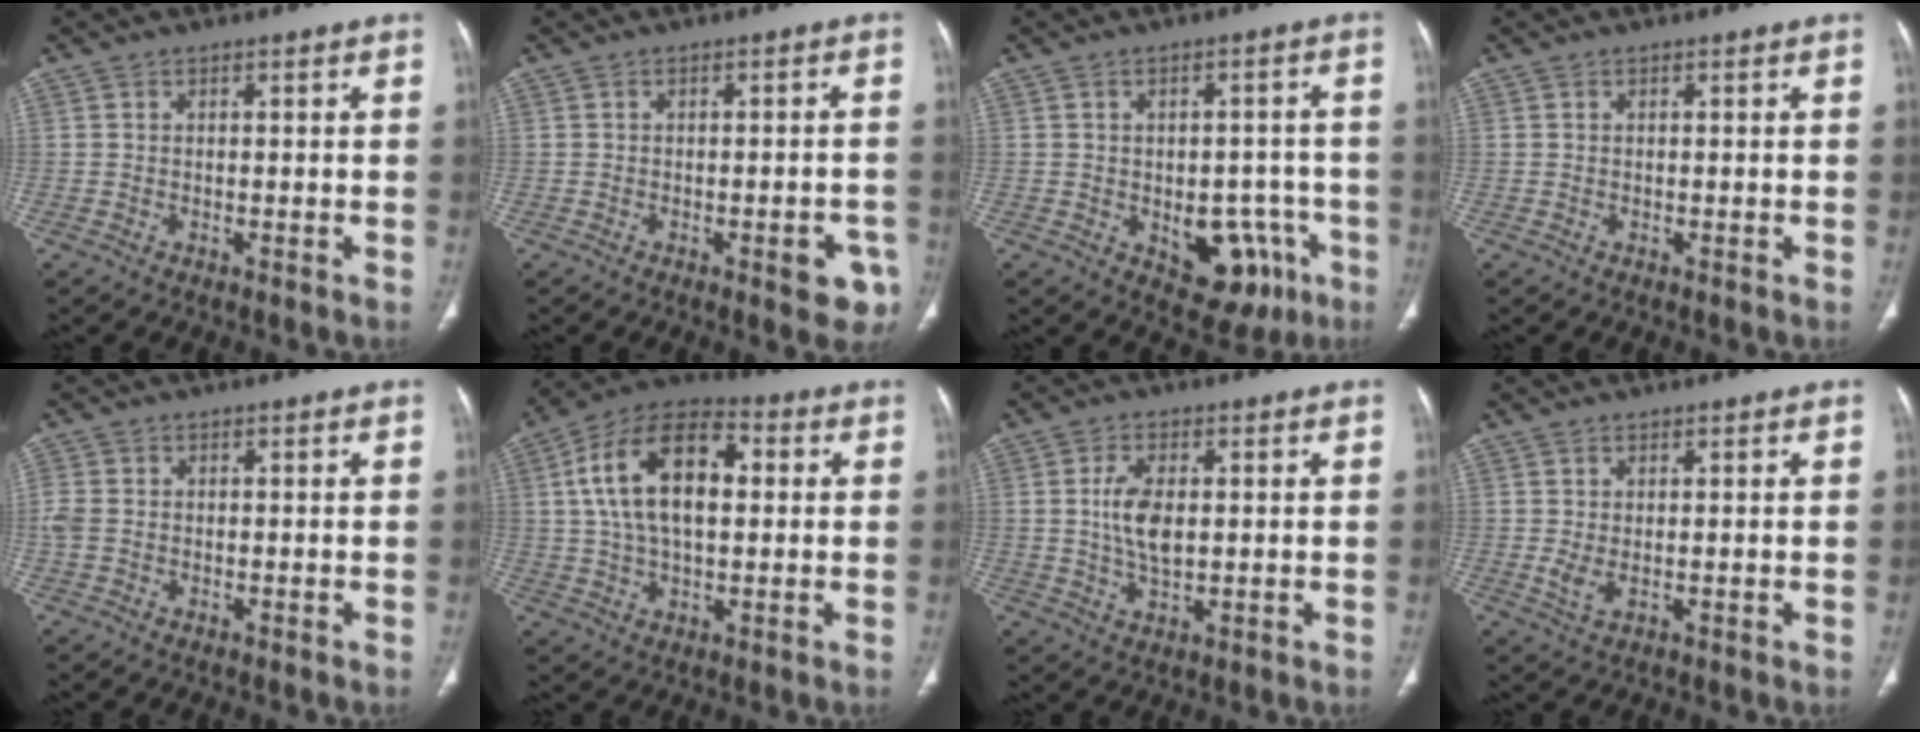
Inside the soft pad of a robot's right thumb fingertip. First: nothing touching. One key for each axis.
{"total": 5.9, "fx": -2.7, "fy": 2.2, "fz": 4.7, "tx": -0.039, "ty": 0.010, "tz": -0.028}
{"total": 11.8, "fx": -4.3, "fy": 7.8, "fz": 7.8, "tx": -0.054, "ty": 0.027, "tz": -0.042}
{"total": 0.0}
{"total": 2.6, "fx": -0.2, "fy": 2.0, "fz": 1.6, "tx": -0.048, "ty": 0.000, "tz": -0.006}
{"total": 17.5, "fx": 3.0, "fy": 9.8, "fz": 14.2, "tx": -0.244, "ty": 0.024, "tz": 0.045}
{"total": 6.9, "fx": 0.7, "fy": 3.6, "fz": 5.8, "tx": -0.111, "ty": -0.004, "tz": 0.014}
{"total": 2.3, "fx": 0.1, "fy": 1.0, "fz": 2.0, "tx": -0.044, "ty": -0.008, "tz": 0.009}